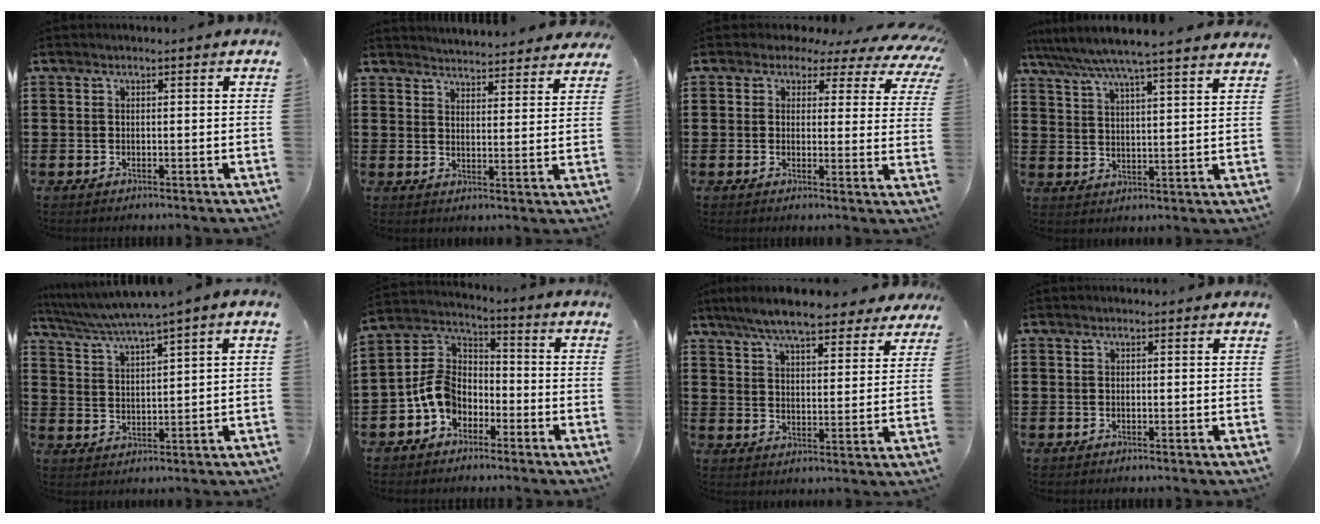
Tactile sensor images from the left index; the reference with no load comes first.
{"total": 4.0, "force": [4.0, -0.2, -0.1], "torque": [-0.007, -0.029, 0.068]}
{"total": 3.1, "force": [2.2, 1.8, 1.1], "torque": [-0.029, -0.014, 0.033]}
{"total": 6.0, "force": [5.4, -0.4, 2.4], "torque": [-0.070, -0.033, 0.091]}
{"total": 3.8, "force": [3.1, -0.6, 2.1], "torque": [-0.052, -0.019, 0.049]}
{"total": 7.8, "force": [-3.1, 5.7, 4.3], "torque": [-0.133, 0.002, -0.073]}
{"total": 8.2, "force": [7.3, 0.9, 3.5], "torque": [-0.093, -0.020, 0.133]}
{"total": 0.0}